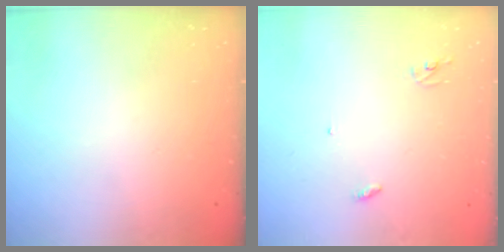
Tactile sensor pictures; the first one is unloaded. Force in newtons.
{"total": 2.8, "press": 2.8, "slide": 0.2}